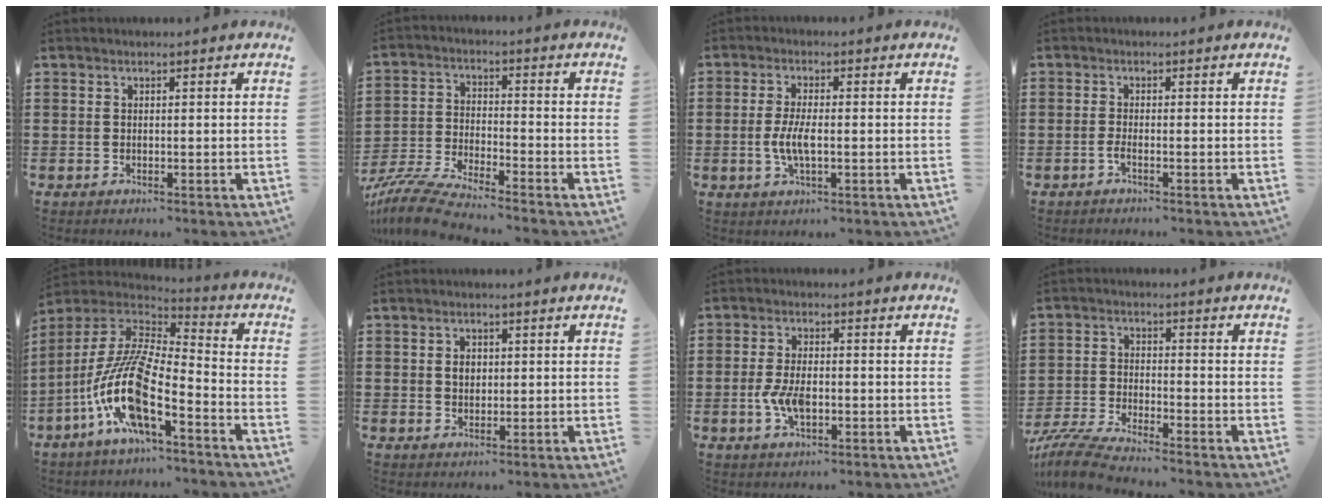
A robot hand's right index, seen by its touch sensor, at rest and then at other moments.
{"total": 7.6, "force": [-7.1, -0.2, 2.5], "torque": [-0.073, -0.010, -0.145]}
{"total": 4.6, "force": [-0.9, 1.6, 4.3], "torque": [-0.102, -0.006, -0.025]}
{"total": 1.5, "force": [-1.1, -0.1, 1.1], "torque": [-0.028, -0.008, -0.022]}
{"total": 13.2, "force": [-6.7, 2.9, 11.0], "torque": [-0.261, -0.026, -0.143]}
{"total": 2.0, "force": [0.2, 1.5, 1.3], "torque": [-0.029, 0.009, 0.001]}
{"total": 4.9, "force": [-1.1, 2.5, 4.1], "torque": [-0.094, -0.003, -0.023]}
{"total": 6.1, "force": [-5.8, -0.2, 2.0], "torque": [-0.055, -0.014, -0.115]}